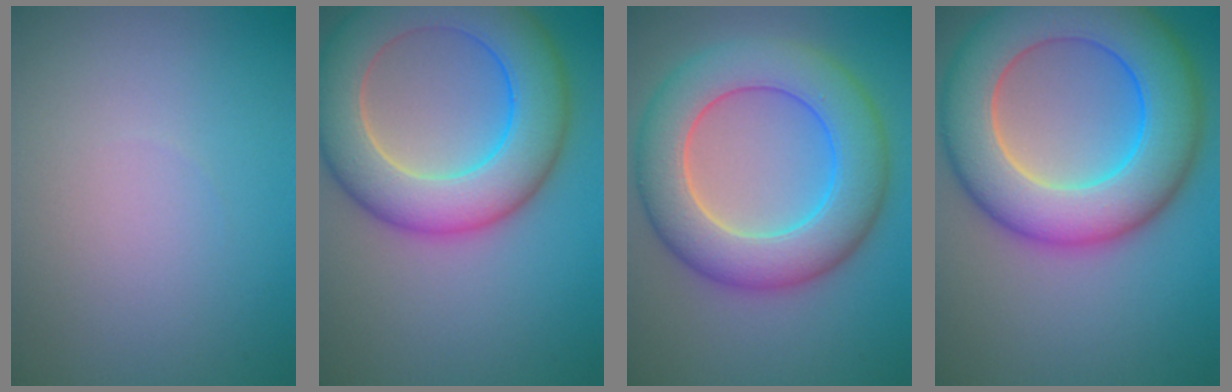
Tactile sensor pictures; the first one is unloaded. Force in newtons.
{"total": 10.1, "press": 10.1, "slide": 0.3}
{"total": 9.3, "press": 9.3, "slide": 0.2}
{"total": 12.0, "press": 12.0, "slide": 0.6}